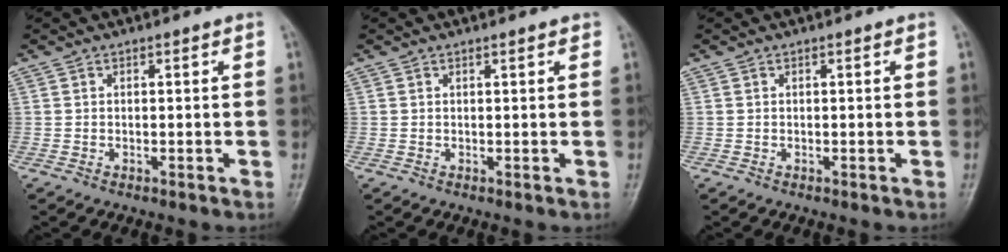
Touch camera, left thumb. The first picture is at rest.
{"total": 0.8, "force": [0.6, 0.2, 0.5], "torque": [-0.006, -0.001, 0.006]}
{"total": 0.0}